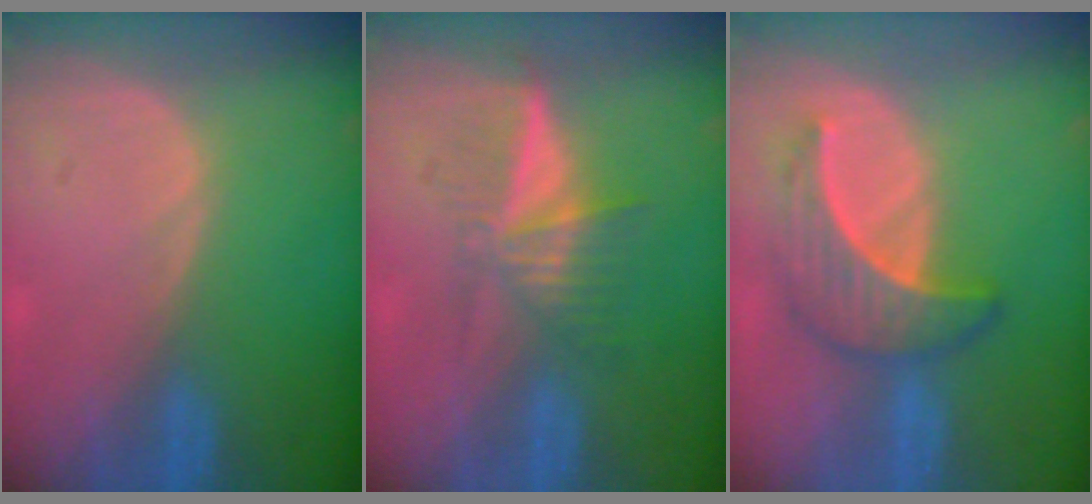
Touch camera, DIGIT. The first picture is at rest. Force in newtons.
{"total": 6.3, "press": 5.3, "slide": 3.5}
{"total": 6.9, "press": 6.3, "slide": 2.9}